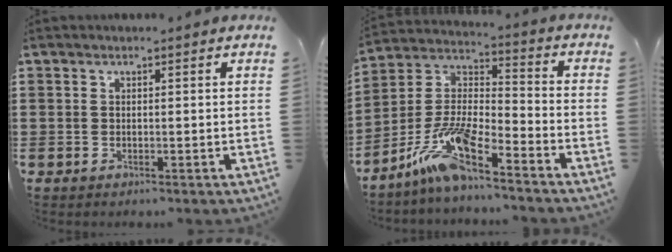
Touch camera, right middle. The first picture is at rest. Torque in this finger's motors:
{"motor_torque": [2.14, 0.00, 0.33, 0.21]}